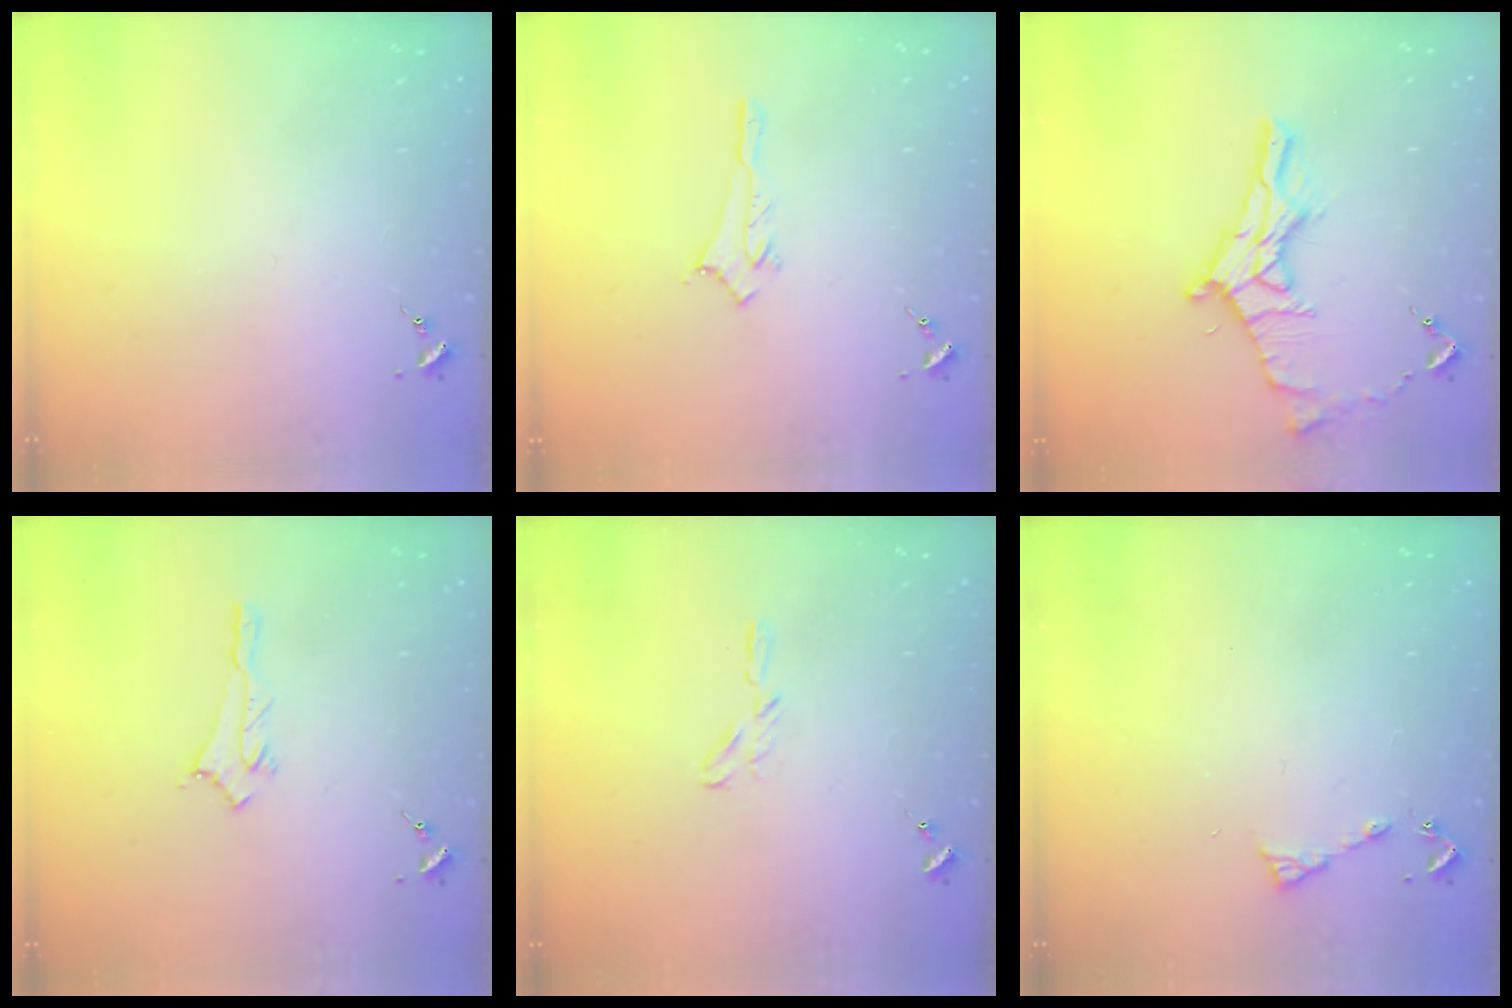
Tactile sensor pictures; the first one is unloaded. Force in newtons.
{"total": 2.9, "press": 2.9, "slide": 0.2}
{"total": 13.4, "press": 13.4, "slide": 0.6}
{"total": 2.8, "press": 2.8, "slide": 0.3}
{"total": 3.8, "press": 3.8, "slide": 0.3}
{"total": 5.6, "press": 5.6, "slide": 0.7}